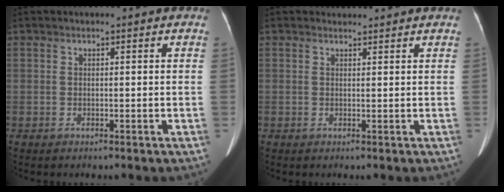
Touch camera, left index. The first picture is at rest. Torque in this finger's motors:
{"motor_torque": [-0.12, 0.37, -0.54, -0.21]}